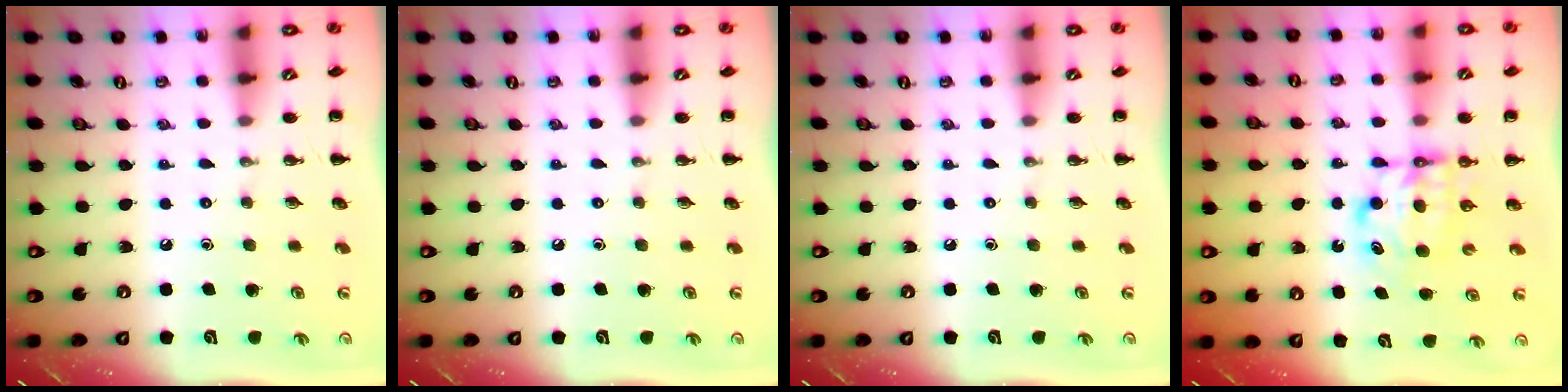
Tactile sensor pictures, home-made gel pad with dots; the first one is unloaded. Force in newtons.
{"total": 0.0}
{"total": 0.0}
{"total": 6.1, "press": 6.1, "slide": 0.3}